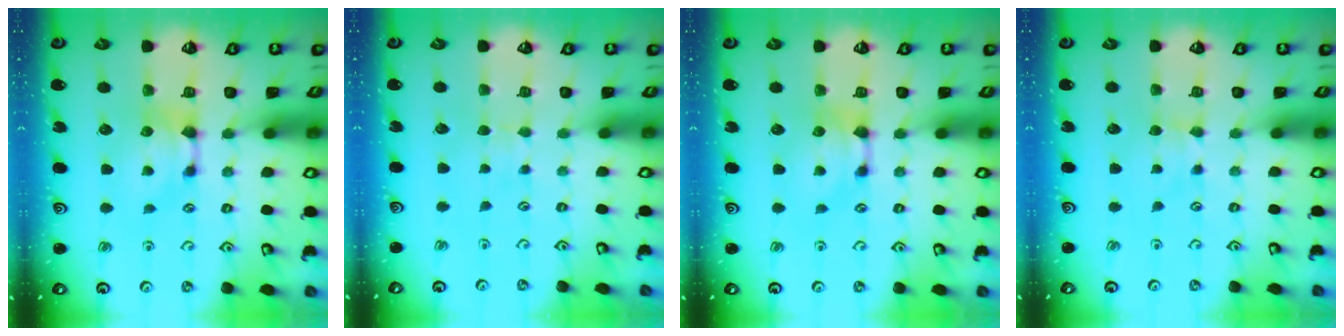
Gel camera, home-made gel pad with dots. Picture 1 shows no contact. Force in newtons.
{"total": 3.0, "press": 3.0, "slide": 0.4}
{"total": 0.0}
{"total": 2.7, "press": 2.6, "slide": 0.4}